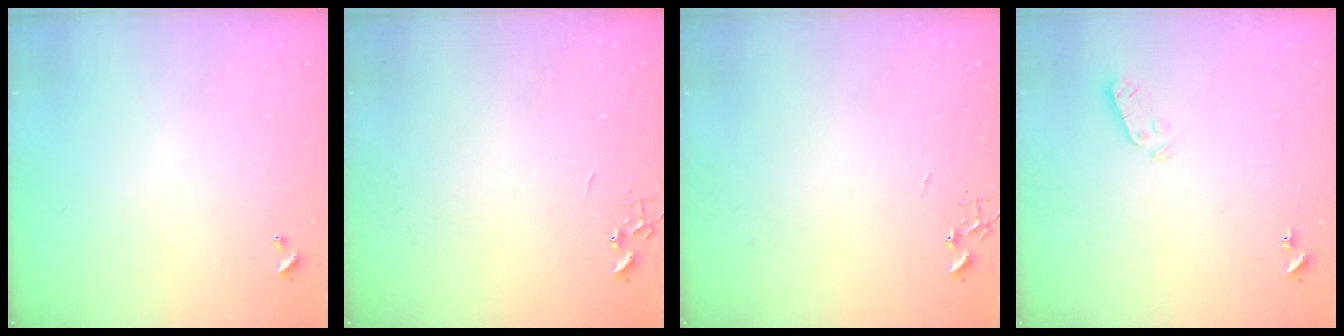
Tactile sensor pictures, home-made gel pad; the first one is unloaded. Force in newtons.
{"total": 0.0}
{"total": 0.0}
{"total": 3.5, "press": 3.5, "slide": 0.4}